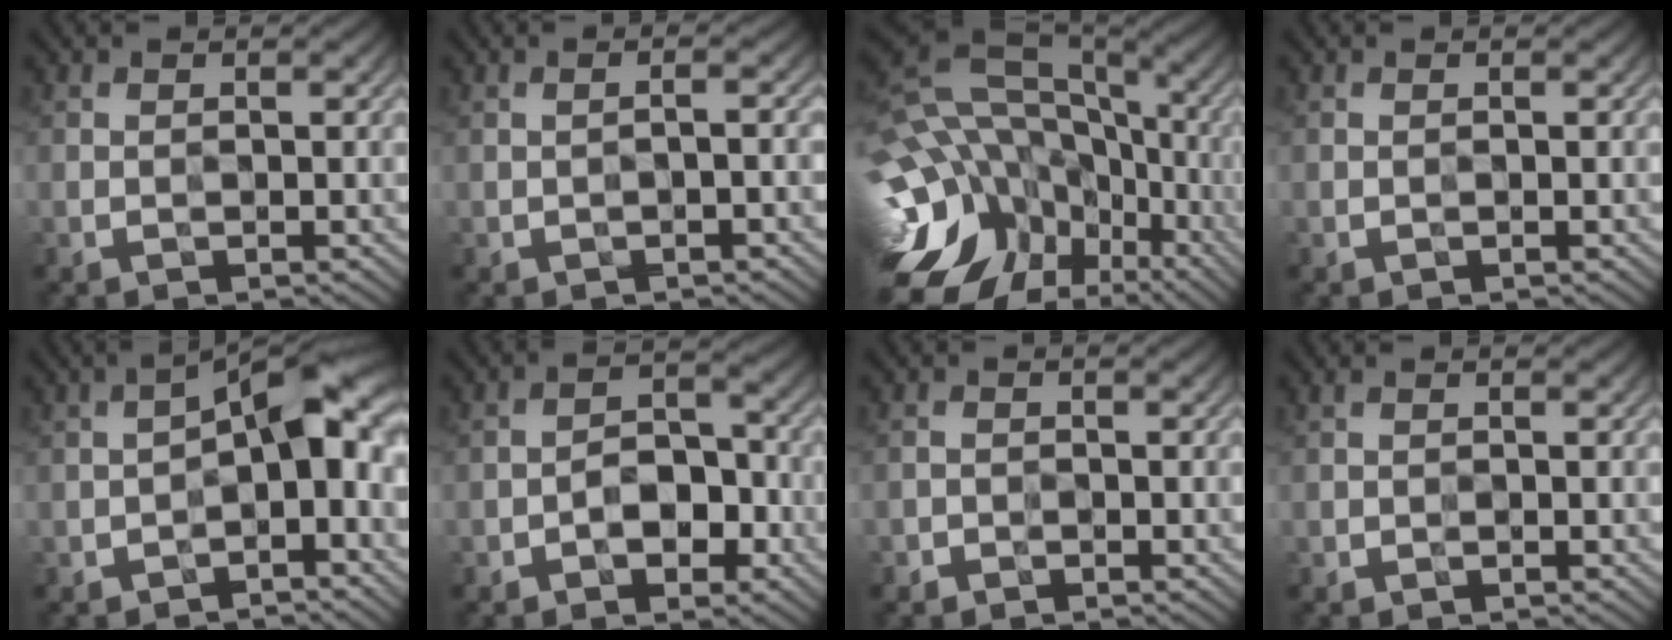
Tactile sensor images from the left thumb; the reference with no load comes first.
{"total": 1.1, "force": [-0.8, -0.5, 0.6], "torque": [-0.015, 0.006, -0.015]}
{"total": 19.1, "force": [-4.9, 14.2, 11.7], "torque": [-0.279, -0.003, -0.053]}
{"total": 0.0}
{"total": 7.9, "force": [-1.9, 3.5, 6.9], "torque": [-0.096, 0.016, -0.042]}
{"total": 4.1, "force": [-2.0, 2.3, 2.8], "torque": [-0.034, 0.015, -0.038]}
{"total": 1.0, "force": [-0.9, 0.3, -0.3], "torque": [0.013, 0.007, -0.019]}
{"total": 0.0}